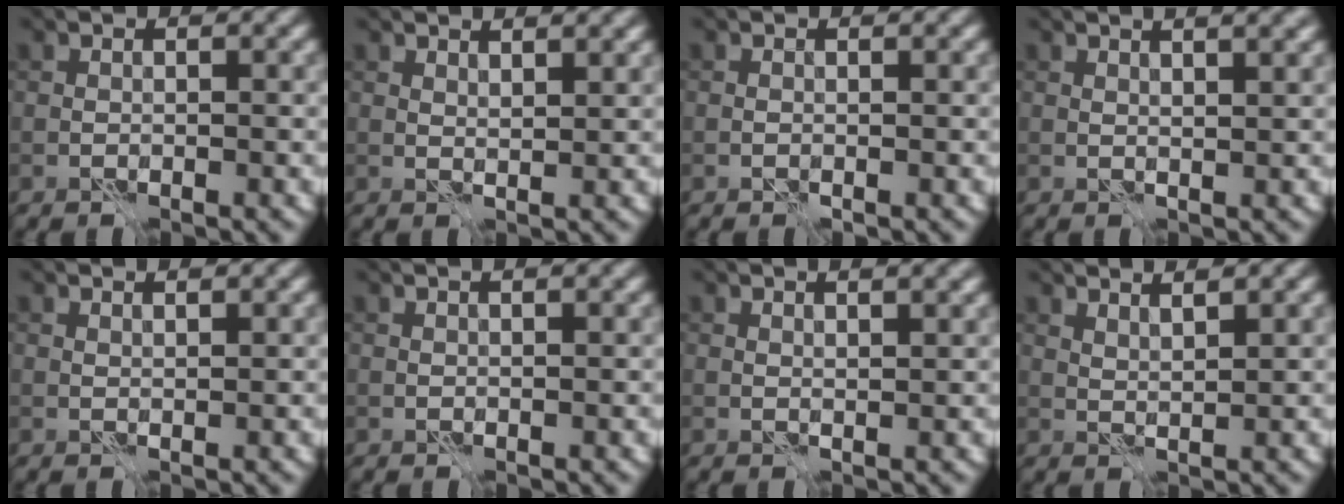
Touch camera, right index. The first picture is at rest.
{"total": 2.4, "force": [2.0, 0.4, 1.4], "torque": [-0.019, 0.002, 0.024]}
{"total": 0.0}
{"total": 5.0, "force": [3.0, 1.7, 3.5], "torque": [-0.028, 0.031, 0.015]}
{"total": 1.0, "force": [0.9, -0.1, 0.4], "torque": [-0.012, -0.005, 0.013]}
{"total": 2.0, "force": [1.4, 0.4, 1.3], "torque": [-0.012, 0.006, 0.007]}
{"total": 2.8, "force": [1.9, 0.7, 2.0], "torque": [-0.017, 0.008, 0.013]}
{"total": 3.0, "force": [2.3, 0.5, 1.8], "torque": [-0.022, 0.008, 0.023]}